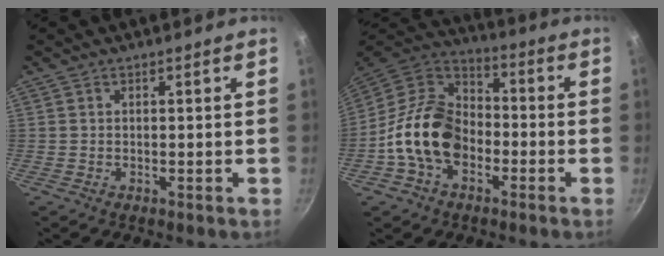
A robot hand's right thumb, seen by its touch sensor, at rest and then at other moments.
{"total": 16.3, "force": [-4.6, 11.4, 10.8], "torque": [-0.156, 0.045, -0.106]}